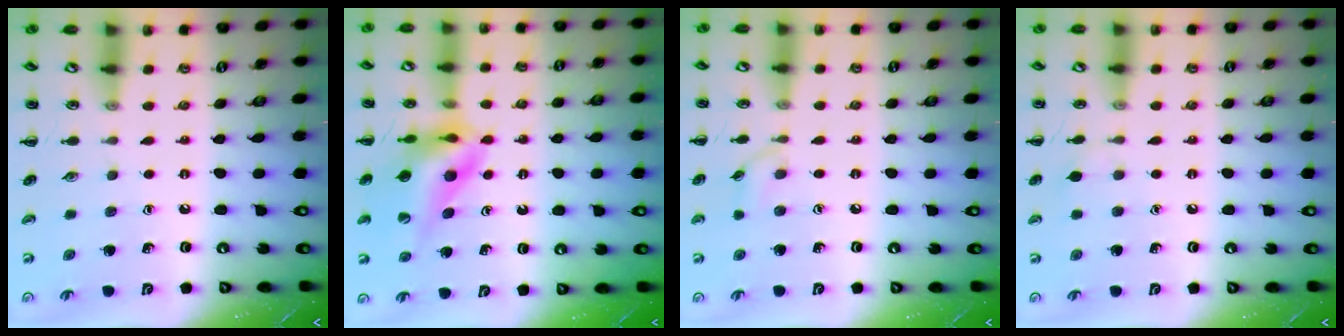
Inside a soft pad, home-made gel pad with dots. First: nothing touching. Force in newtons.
{"total": 11.0, "press": 10.4, "slide": 3.4}
{"total": 5.4, "press": 5.3, "slide": 0.6}
{"total": 4.7, "press": 4.4, "slide": 1.7}